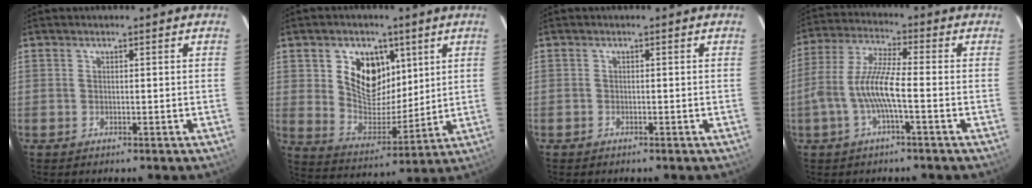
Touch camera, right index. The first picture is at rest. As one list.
[{"total": 12.9, "force": [5.0, 9.0, 7.7], "torque": [-0.146, 0.000, 0.102]}, {"total": 0.6, "force": [-0.5, 0.3, 0.0], "torque": [-0.001, 0.001, -0.009]}, {"total": 9.4, "force": [-2.7, 1.3, 8.9], "torque": [-0.195, 0.003, -0.050]}]